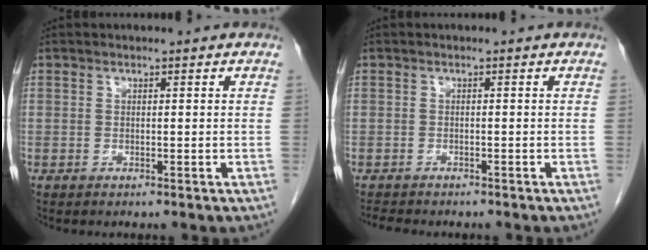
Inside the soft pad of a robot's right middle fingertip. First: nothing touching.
{"total": 3.1, "force": [-2.8, 0.9, 1.1], "torque": [-0.022, -0.009, -0.039]}